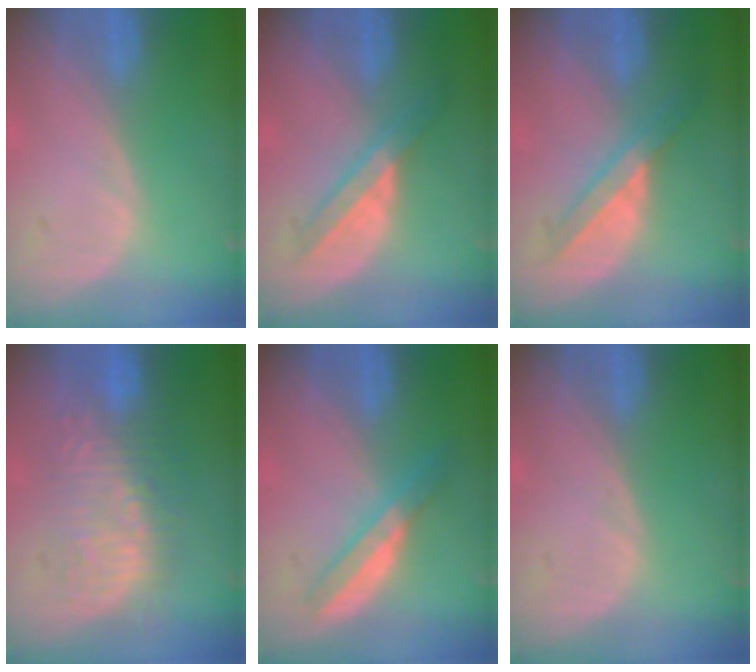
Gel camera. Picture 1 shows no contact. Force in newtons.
{"total": 5.9, "press": 5.3, "slide": 2.6}
{"total": 5.9, "press": 5.1, "slide": 2.8}
{"total": 8.9, "press": 8.6, "slide": 2.0}
{"total": 5.5, "press": 4.8, "slide": 2.6}
{"total": 0.0}